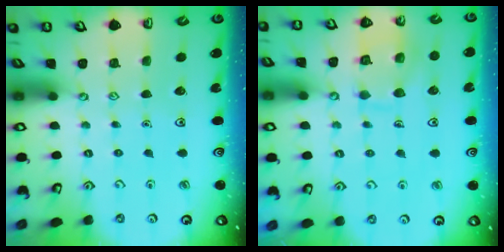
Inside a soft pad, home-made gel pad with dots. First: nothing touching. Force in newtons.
{"total": 11.3, "press": 11.3, "slide": 1.0}